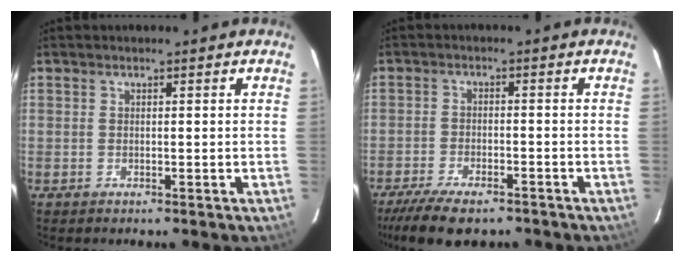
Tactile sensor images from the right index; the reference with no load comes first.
{"total": 11.0, "force": [-8.6, 3.6, 5.8], "torque": [-0.136, -0.025, -0.144]}